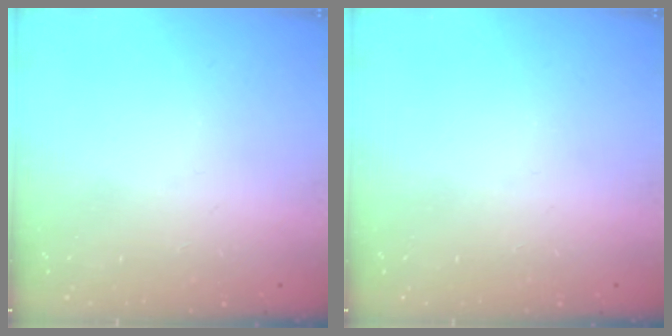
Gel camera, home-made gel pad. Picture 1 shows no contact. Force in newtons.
{"total": 0.0}